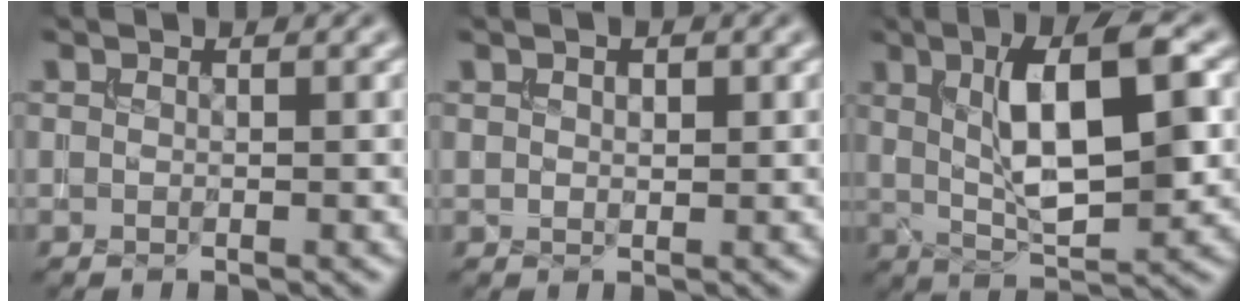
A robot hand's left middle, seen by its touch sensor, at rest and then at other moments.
{"total": 1.2, "force": [0.7, 0.6, 0.8], "torque": [-0.012, 0.001, 0.012]}
{"total": 9.1, "force": [1.9, 3.1, 8.4], "torque": [-0.136, 0.005, 0.032]}